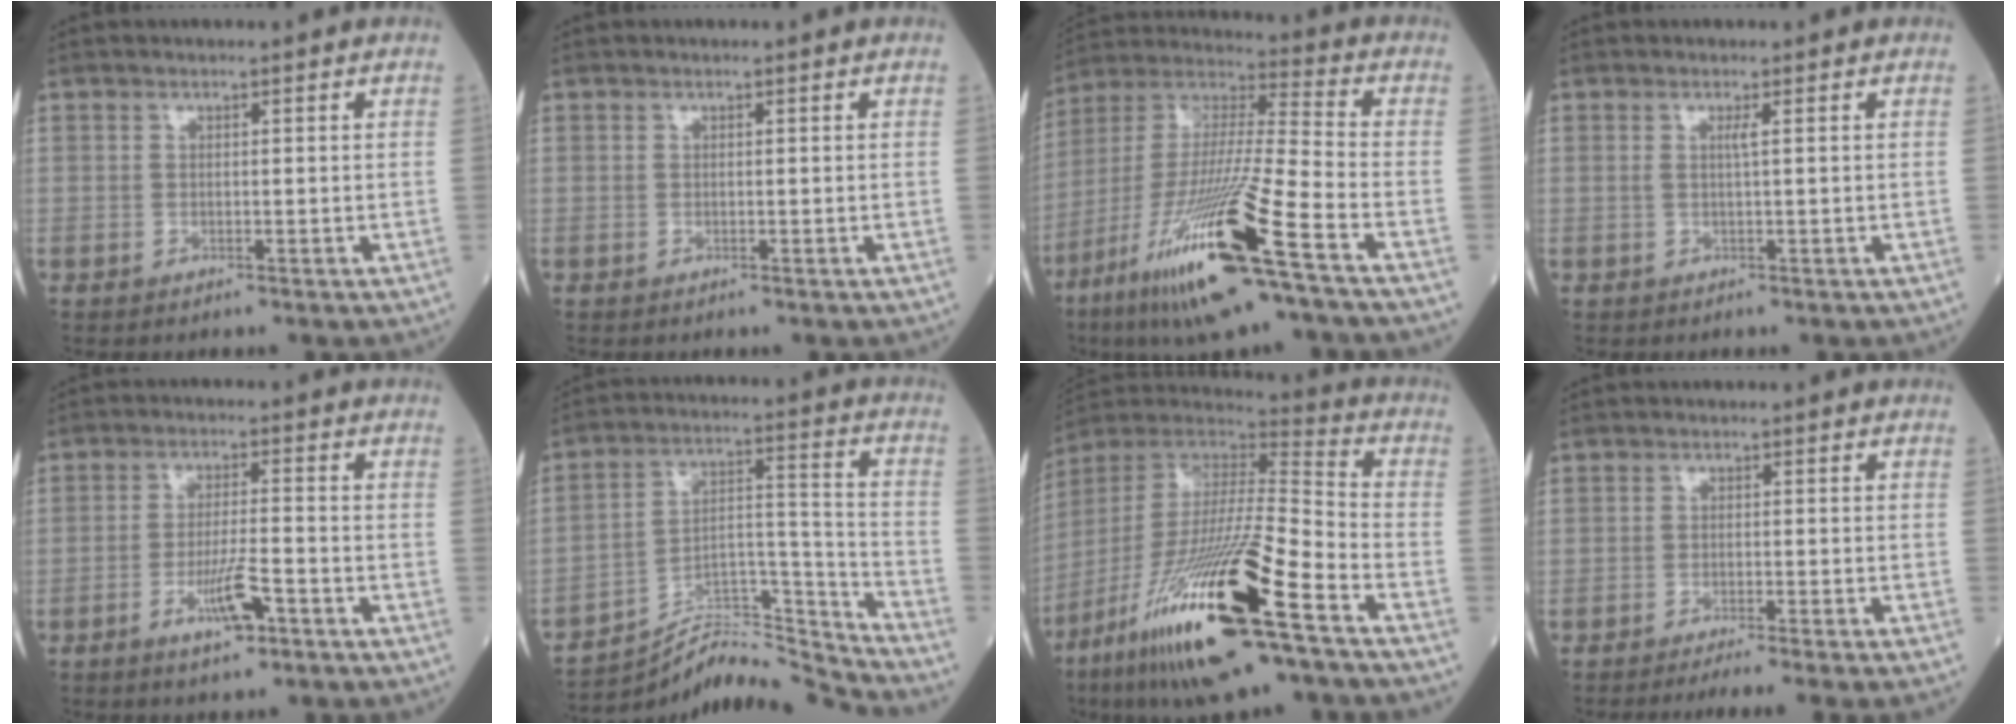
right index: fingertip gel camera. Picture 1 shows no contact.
{"total": 0.0}
{"total": 21.9, "force": [-11.0, 0.9, 18.9], "torque": [-0.391, -0.052, -0.209]}
{"total": 1.0, "force": [0.2, -0.3, 0.9], "torque": [-0.023, -0.001, 0.004]}
{"total": 6.0, "force": [-3.1, 0.9, 5.0], "torque": [-0.095, -0.004, -0.054]}
{"total": 14.9, "force": [-14.9, -0.7, 0.6], "torque": [-0.008, 0.058, -0.249]}
{"total": 26.1, "force": [-13.9, 2.7, 21.9], "torque": [-0.432, -0.060, -0.259]}
{"total": 6.8, "force": [-5.8, -1.5, 3.3], "torque": [-0.017, -0.014, -0.083]}